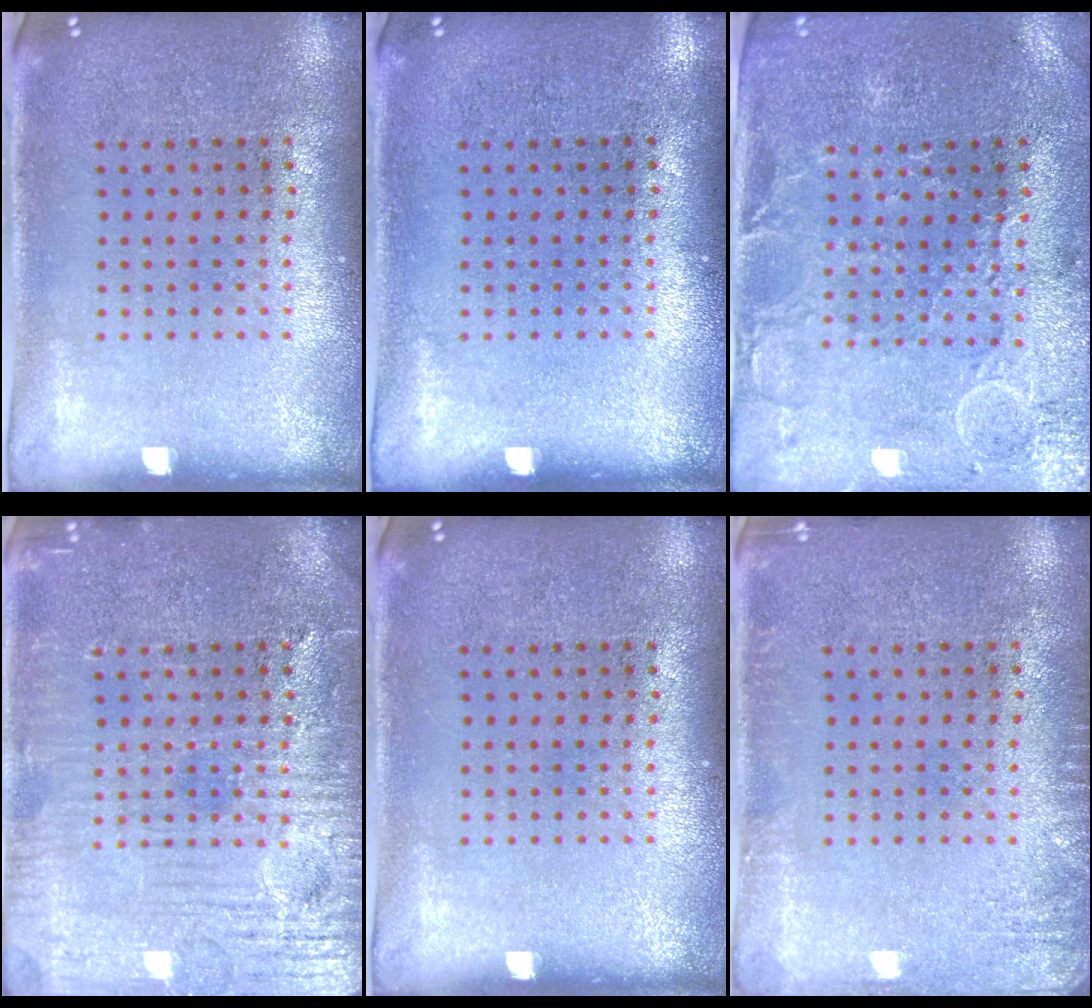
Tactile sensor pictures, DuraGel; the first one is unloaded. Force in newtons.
{"total": 0.0}
{"total": 0.7, "press": 0.5, "slide": 0.4}
{"total": 5.3, "press": 5.3, "slide": 0.7}
{"total": 0.0}
{"total": 1.6, "press": 1.6, "slide": 0.2}